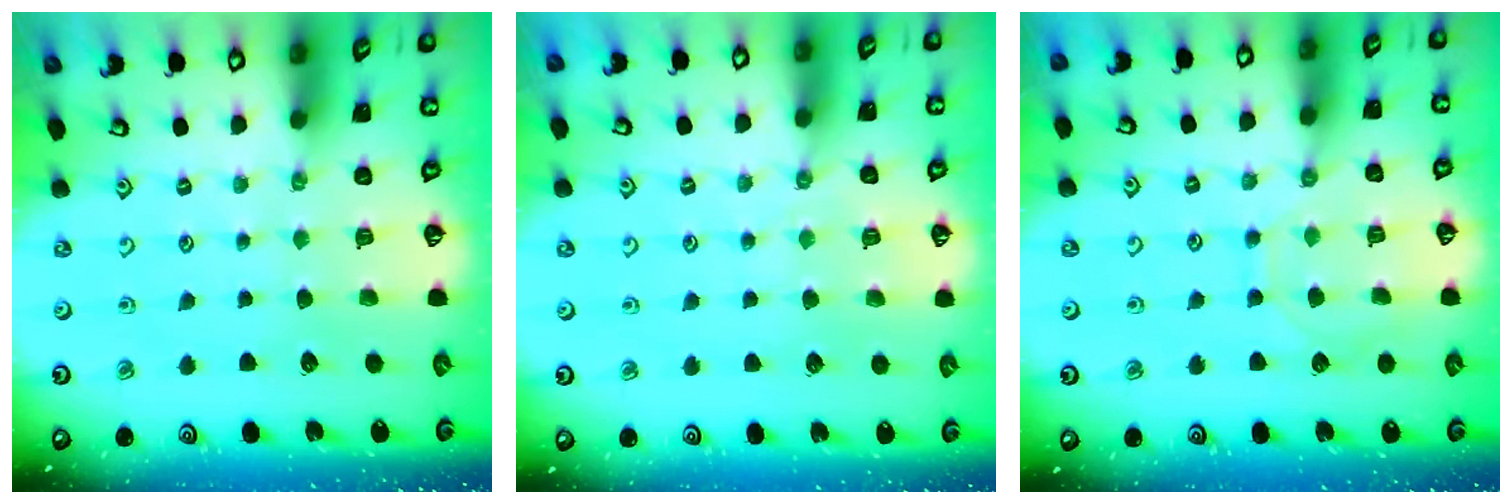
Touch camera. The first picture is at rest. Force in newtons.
{"total": 2.8, "press": 2.8, "slide": 0.3}
{"total": 7.9, "press": 7.8, "slide": 0.8}